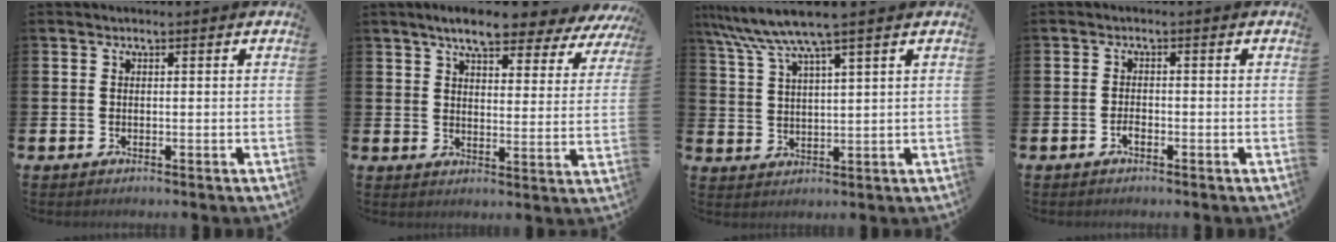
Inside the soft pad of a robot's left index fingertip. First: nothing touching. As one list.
[{"total": 7.5, "force": [6.7, 1.4, 3.0], "torque": [-0.068, -0.036, 0.113]}, {"total": 6.2, "force": [4.8, 0.1, 3.9], "torque": [-0.087, -0.012, 0.084]}, {"total": 1.2, "force": [-0.7, 0.5, 0.8], "torque": [-0.021, 0.002, -0.013]}]